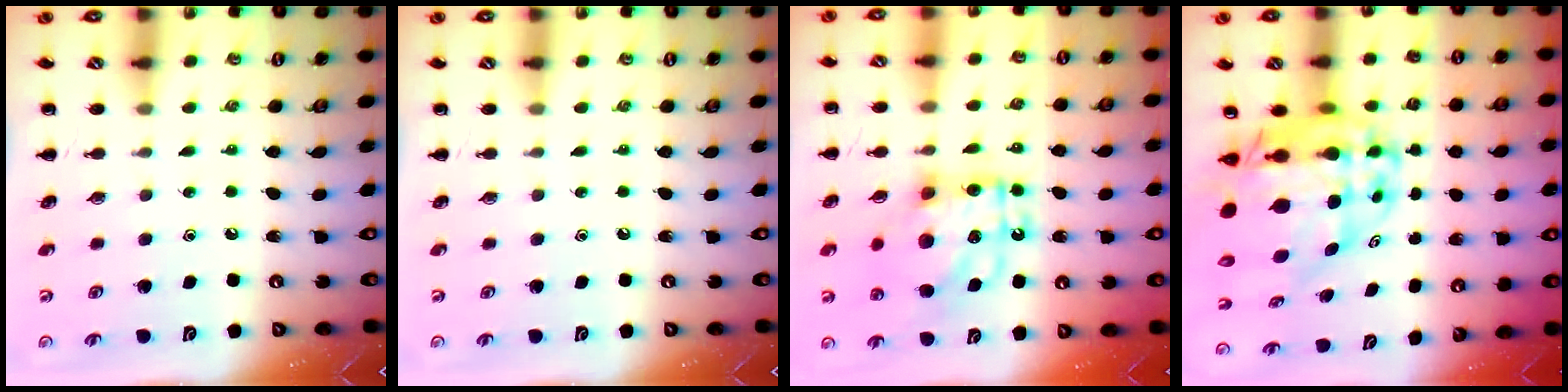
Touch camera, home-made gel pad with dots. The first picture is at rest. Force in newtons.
{"total": 0.0}
{"total": 15.7, "press": 15.6, "slide": 1.5}
{"total": 15.8, "press": 15.1, "slide": 4.7}